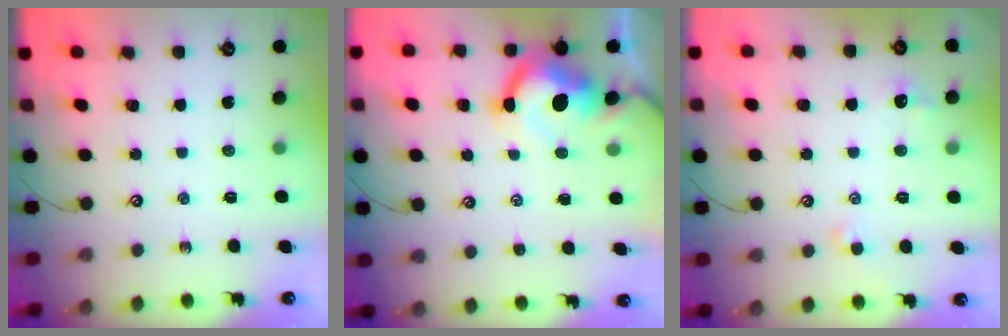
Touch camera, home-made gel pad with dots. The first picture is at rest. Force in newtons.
{"total": 8.4, "press": 8.3, "slide": 1.1}
{"total": 2.9, "press": 2.8, "slide": 0.8}